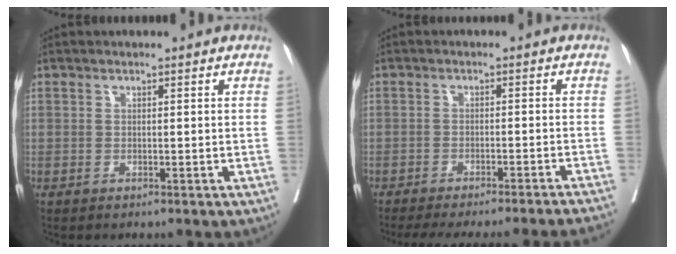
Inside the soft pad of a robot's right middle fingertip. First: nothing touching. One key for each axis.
{"total": 17.3, "fx": -15.9, "fy": -0.8, "fz": 6.7, "tx": -0.073, "ty": -0.033, "tz": -0.205}